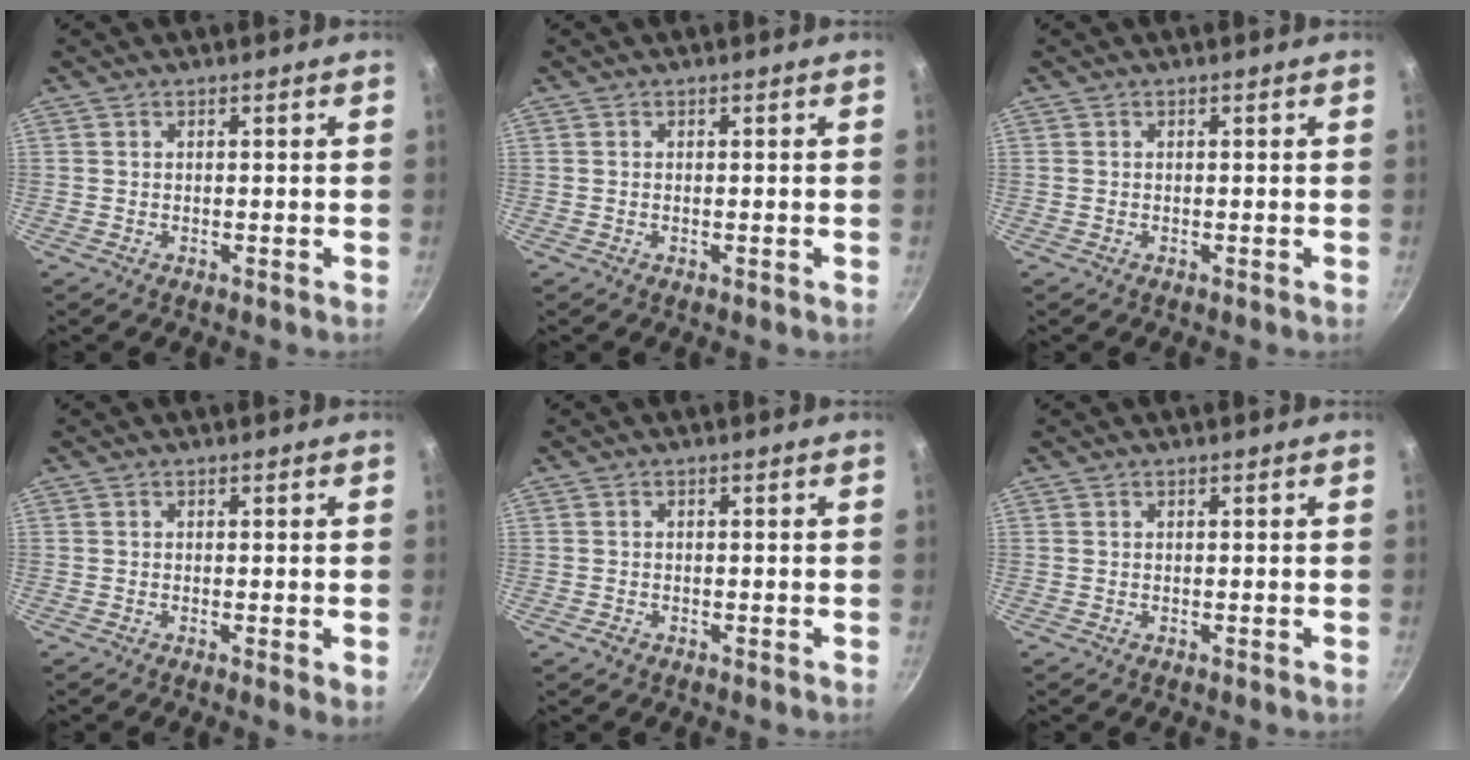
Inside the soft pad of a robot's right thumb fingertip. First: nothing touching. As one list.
[{"total": 0.0}, {"total": 0.0}, {"total": 2.0, "force": [-0.3, 0.3, 2.0], "torque": [-0.034, -0.009, -0.009]}, {"total": 0.9, "force": [-0.6, 0.6, 0.3], "torque": [-0.004, 0.001, -0.014]}, {"total": 0.0}]